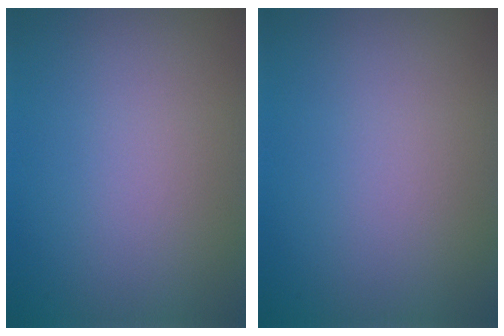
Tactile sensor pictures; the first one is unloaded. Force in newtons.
{"total": 0.0}